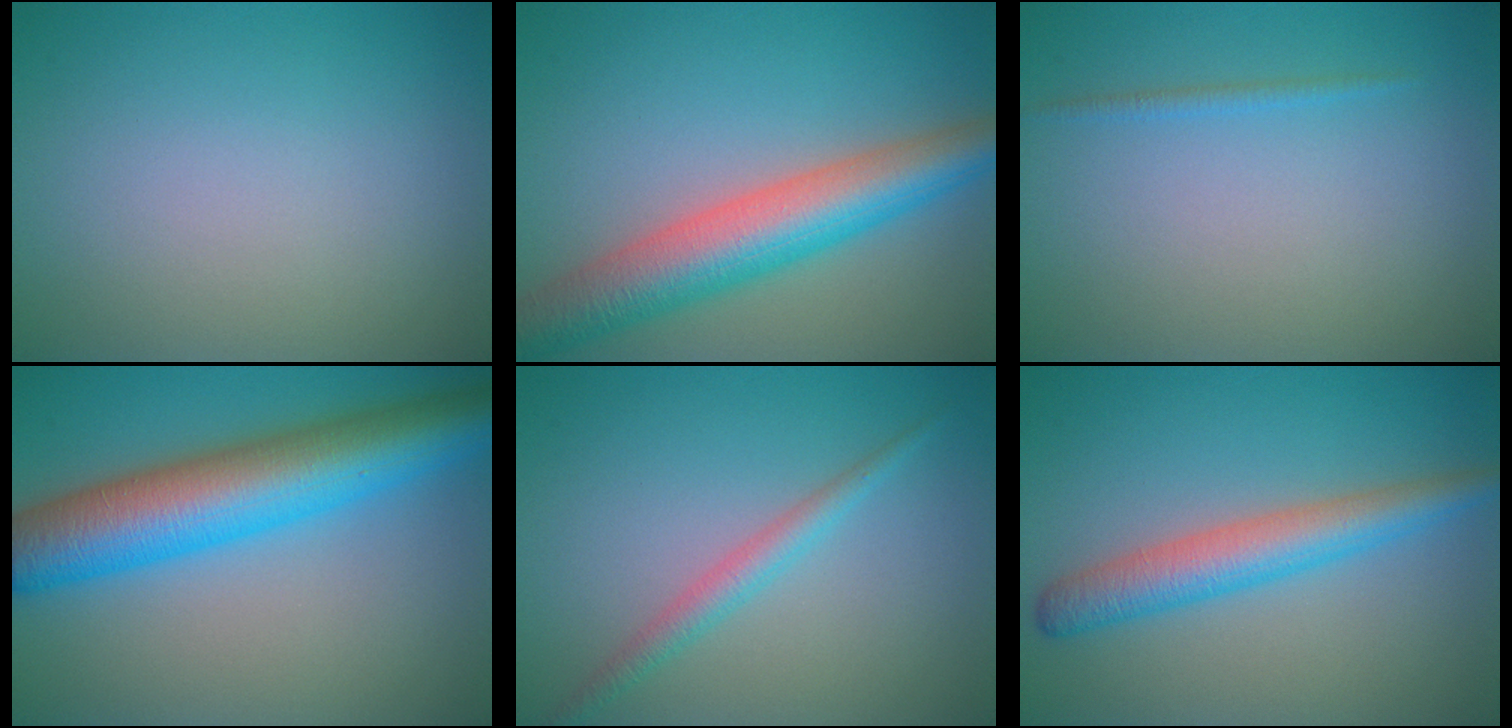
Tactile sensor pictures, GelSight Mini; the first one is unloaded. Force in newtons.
{"total": 8.1, "press": 8.1, "slide": 0.4}
{"total": 0.8, "press": 0.8, "slide": 0.1}
{"total": 10.5, "press": 10.5, "slide": 0.2}
{"total": 2.1, "press": 2.1, "slide": 0.1}
{"total": 4.4, "press": 4.4, "slide": 0.1}